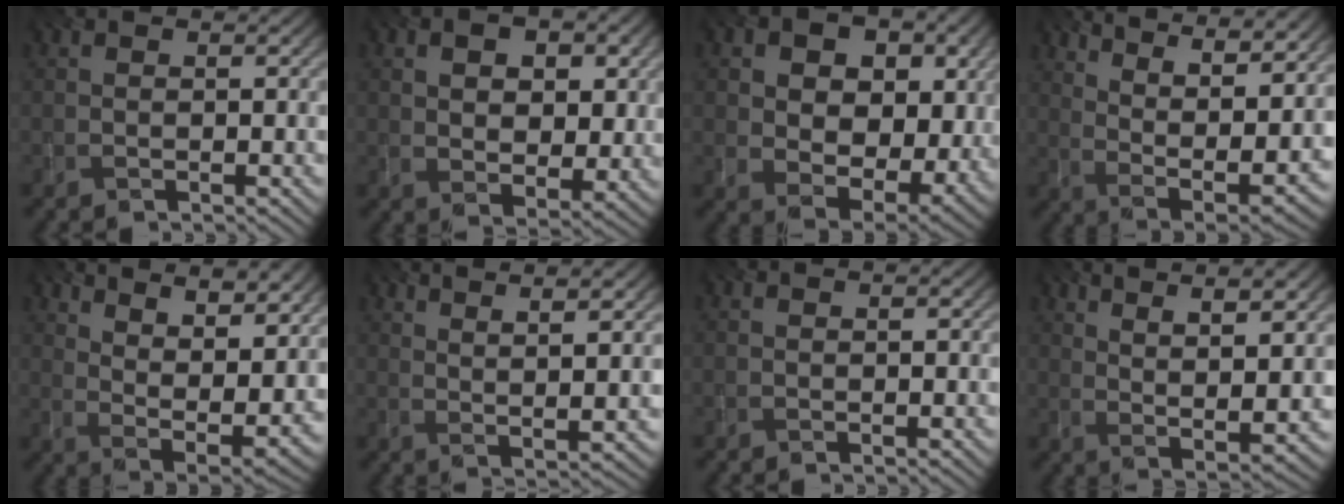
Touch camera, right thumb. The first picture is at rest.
{"total": 7.7, "force": [2.2, 4.8, 5.5], "torque": [-0.079, -0.006, 0.032]}
{"total": 13.1, "force": [3.5, 9.3, 8.5], "torque": [-0.163, 0.007, 0.054]}
{"total": 15.1, "force": [9.3, 5.3, 10.7], "torque": [-0.186, 0.015, 0.139]}
{"total": 14.6, "force": [9.7, 5.0, 9.7], "torque": [-0.164, 0.005, 0.134]}
{"total": 7.4, "force": [5.1, 0.7, 5.3], "torque": [-0.070, -0.002, 0.070]}
{"total": 0.0}
{"total": 10.1, "force": [6.1, 2.2, 7.8], "torque": [-0.125, 0.006, 0.089]}